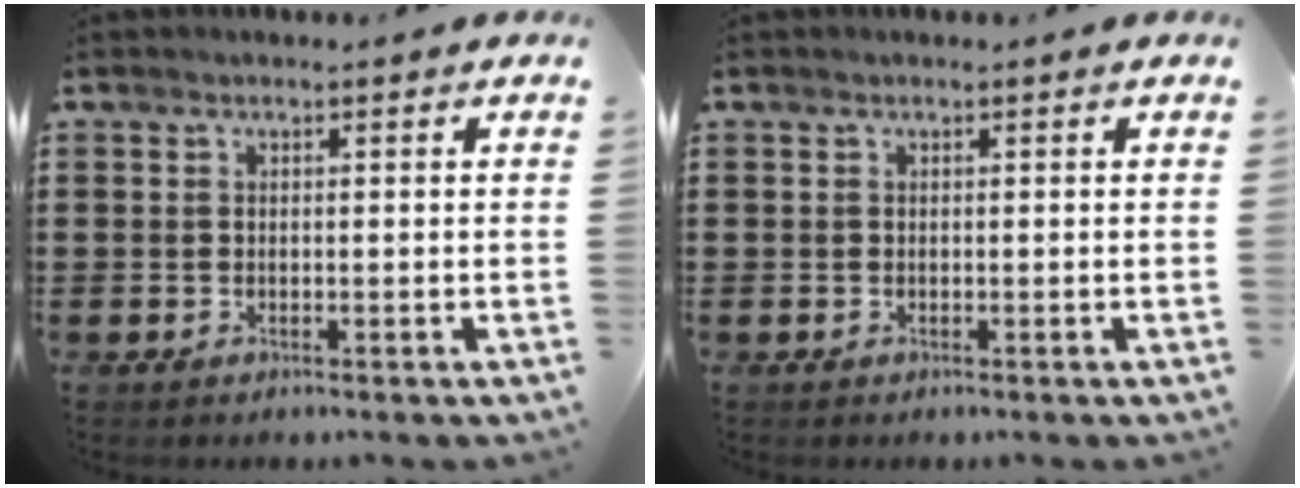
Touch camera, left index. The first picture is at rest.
{"total": 0.0}